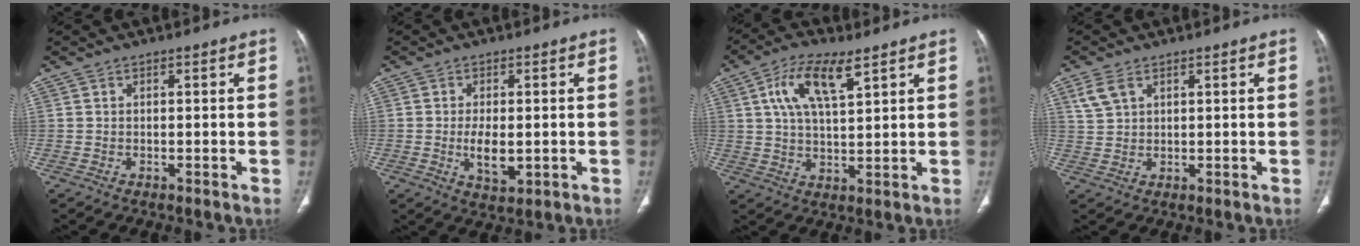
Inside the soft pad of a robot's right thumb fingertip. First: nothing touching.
{"total": 5.4, "force": [-0.6, 2.8, 4.6], "torque": [-0.079, -0.009, -0.008]}
{"total": 10.0, "force": [4.7, 3.8, 7.9], "torque": [-0.147, -0.010, 0.090]}
{"total": 3.9, "force": [2.2, 2.3, 2.3], "torque": [-0.051, 0.001, 0.054]}